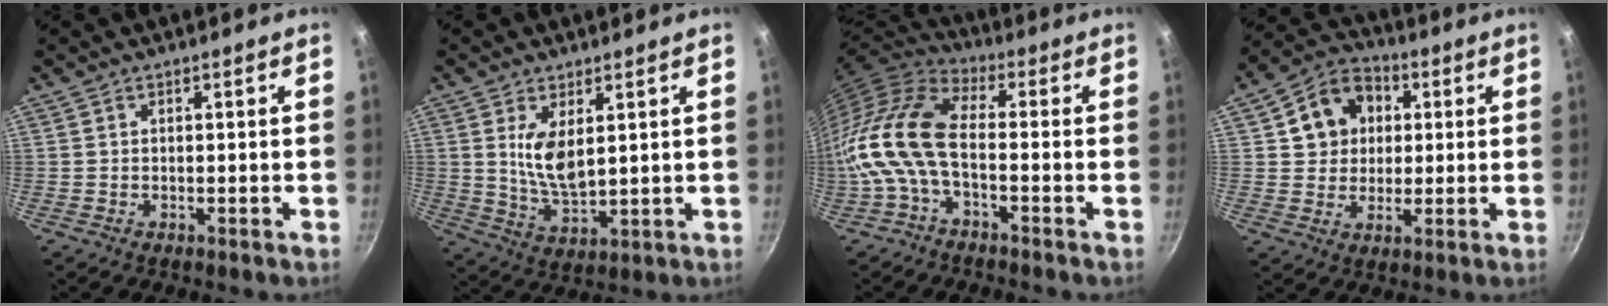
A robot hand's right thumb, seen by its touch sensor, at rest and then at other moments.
{"total": 8.0, "force": [2.3, 3.7, 6.7], "torque": [-0.120, -0.029, 0.053]}
{"total": 13.8, "force": [-3.0, 6.7, 11.6], "torque": [-0.244, 0.036, -0.082]}
{"total": 11.2, "force": [2.8, 9.5, 5.3], "torque": [-0.062, 0.013, 0.034]}